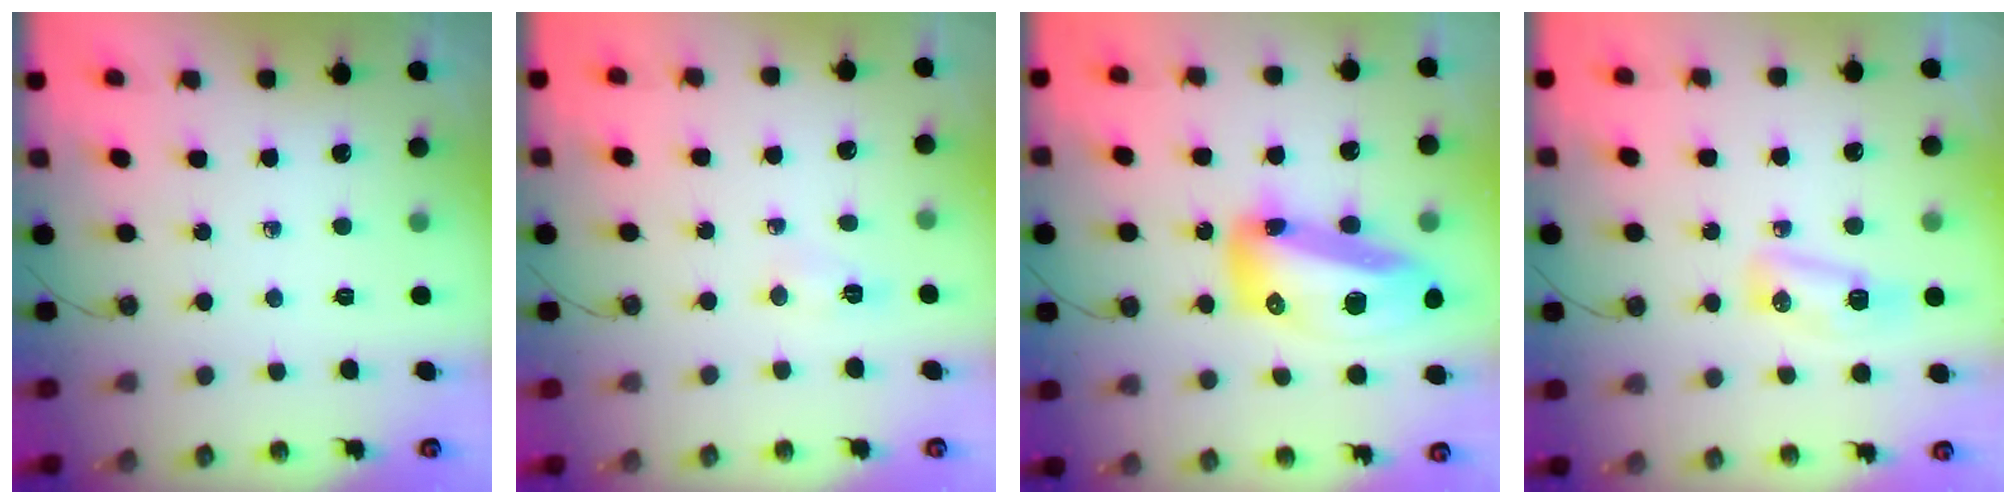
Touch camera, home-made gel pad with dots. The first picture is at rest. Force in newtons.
{"total": 4.6, "press": 3.9, "slide": 2.6}
{"total": 21.0, "press": 20.9, "slide": 2.5}
{"total": 6.9, "press": 6.8, "slide": 1.0}